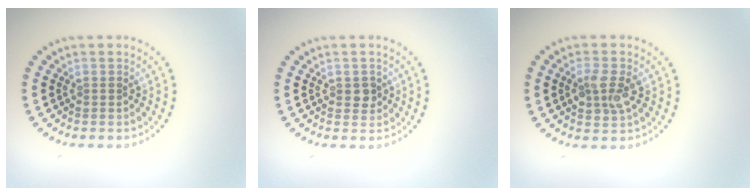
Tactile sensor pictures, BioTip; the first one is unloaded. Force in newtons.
{"total": 1.2, "press": 1.2, "slide": 0.2}
{"total": 2.6, "press": 2.6, "slide": 0.3}